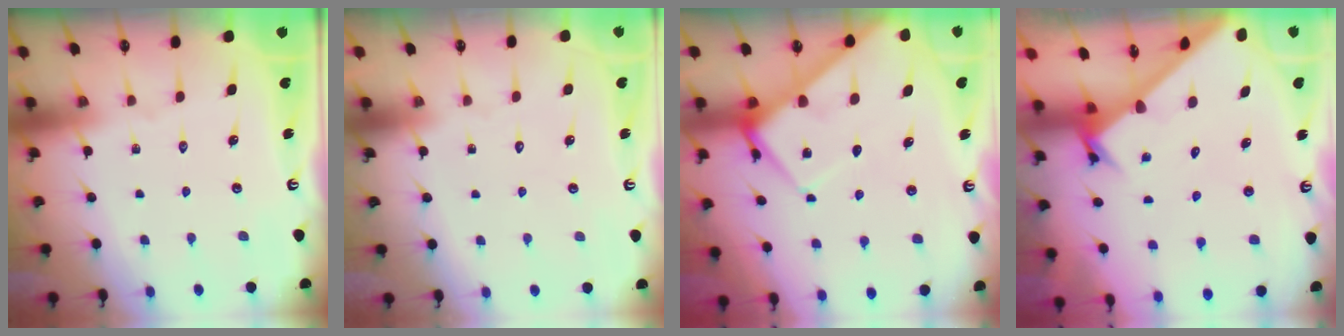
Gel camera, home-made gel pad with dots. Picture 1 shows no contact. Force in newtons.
{"total": 1.5, "press": 1.5, "slide": 0.1}
{"total": 7.9, "press": 7.9, "slide": 0.8}
{"total": 2.6, "press": 2.6, "slide": 0.3}